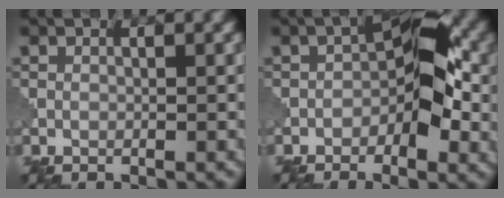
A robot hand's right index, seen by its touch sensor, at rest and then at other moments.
{"total": 6.8, "force": [-1.4, 3.5, 5.7], "torque": [-0.074, 0.011, -0.034]}